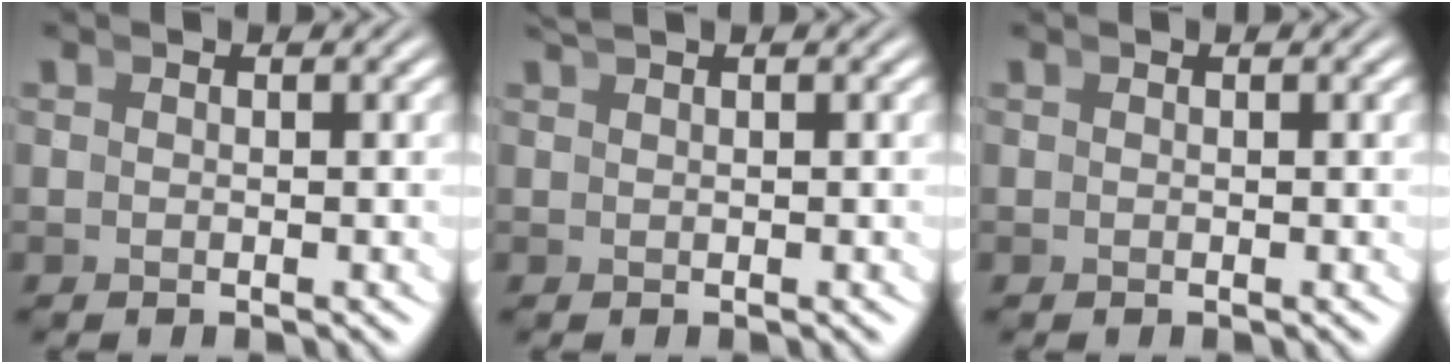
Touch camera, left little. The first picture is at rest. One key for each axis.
{"total": 0.8, "fx": 0.8, "fy": -0.1, "fz": 0.2, "tx": -0.012, "ty": 0.003, "tz": 0.016}
{"total": 0.0}